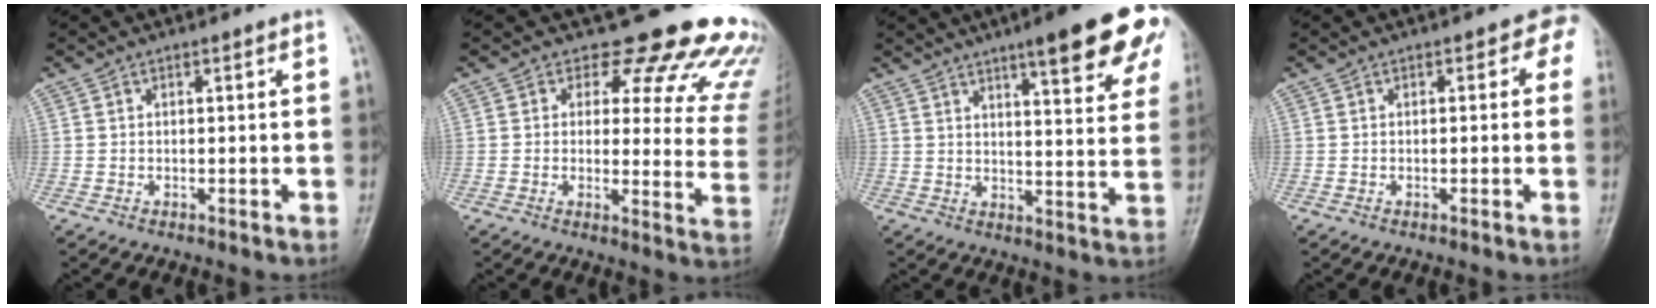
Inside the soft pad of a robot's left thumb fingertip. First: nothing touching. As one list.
[{"total": 18.4, "force": [15.4, 7.8, 6.2], "torque": [-0.011, -0.110, 0.151]}, {"total": 17.6, "force": [10.5, 3.5, 13.7], "torque": [-0.144, -0.039, 0.131]}, {"total": 2.7, "force": [0.5, 1.9, 1.9], "torque": [0.017, 0.007, -0.006]}]